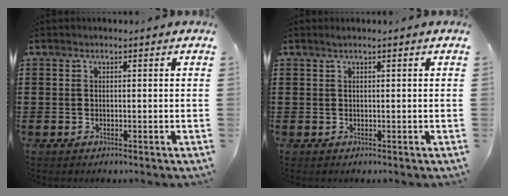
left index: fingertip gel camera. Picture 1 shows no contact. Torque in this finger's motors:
{"motor_torque": [0.25, -0.22, 0.09, 0.00]}